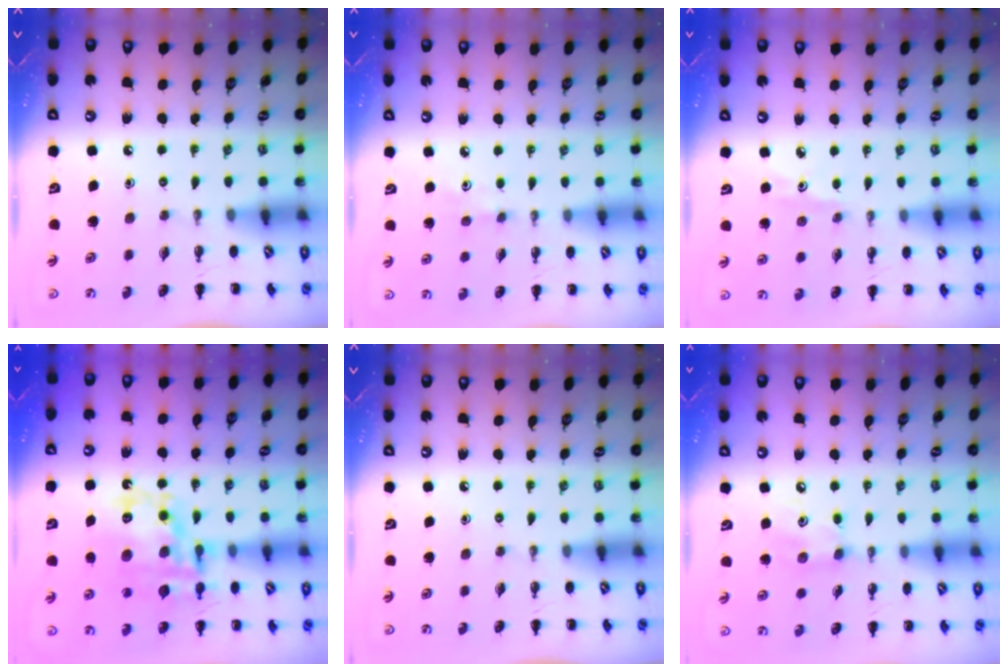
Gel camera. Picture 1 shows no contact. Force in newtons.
{"total": 3.1, "press": 2.9, "slide": 1.1}
{"total": 3.2, "press": 3.0, "slide": 1.1}
{"total": 16.6, "press": 16.2, "slide": 3.6}
{"total": 0.0}
{"total": 4.6, "press": 4.6, "slide": 0.5}